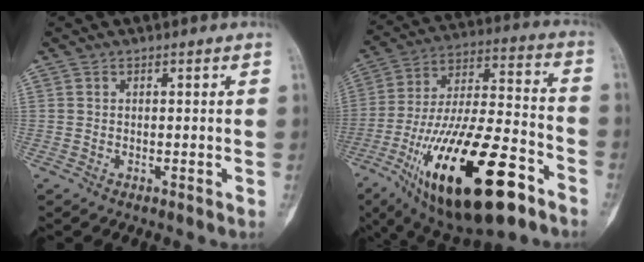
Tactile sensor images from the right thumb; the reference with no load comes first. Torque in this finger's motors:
{"motor_torque": [0.98, 1.12, 2.14, -0.64, 0.31]}